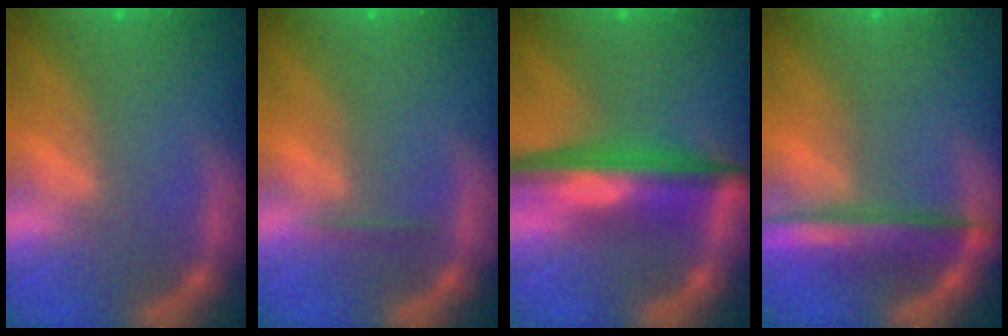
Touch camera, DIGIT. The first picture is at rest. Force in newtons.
{"total": 0.9}
{"total": 7.4}
{"total": 5.0}